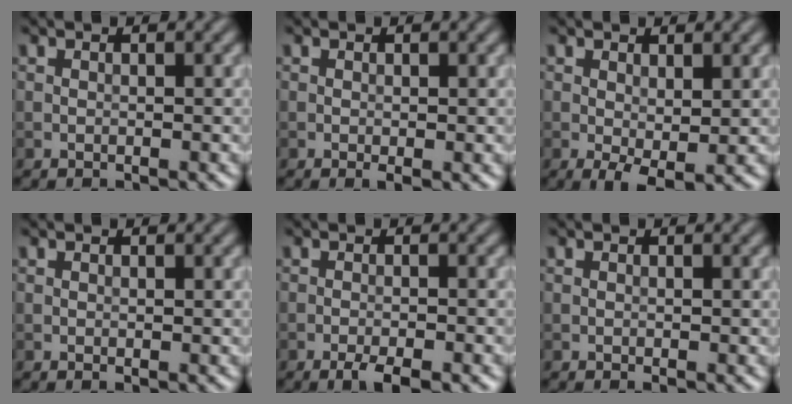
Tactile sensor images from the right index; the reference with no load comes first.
{"total": 0.8, "force": [-0.2, 0.1, 0.8], "torque": [-0.011, -0.005, -0.002]}
{"total": 2.5, "force": [-0.1, 1.0, 2.3], "torque": [-0.040, -0.009, 0.001]}
{"total": 0.0}
{"total": 3.0, "force": [-1.9, 0.5, 2.3], "torque": [-0.041, -0.001, -0.034]}
{"total": 0.0}